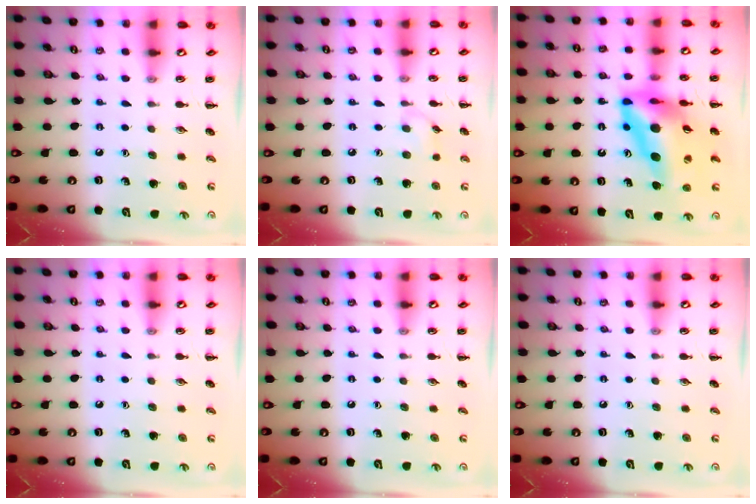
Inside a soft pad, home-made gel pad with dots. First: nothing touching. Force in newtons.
{"total": 4.9, "press": 4.5, "slide": 1.8}
{"total": 18.9, "press": 18.0, "slide": 5.8}
{"total": 0.0}
{"total": 0.0}
{"total": 0.0}